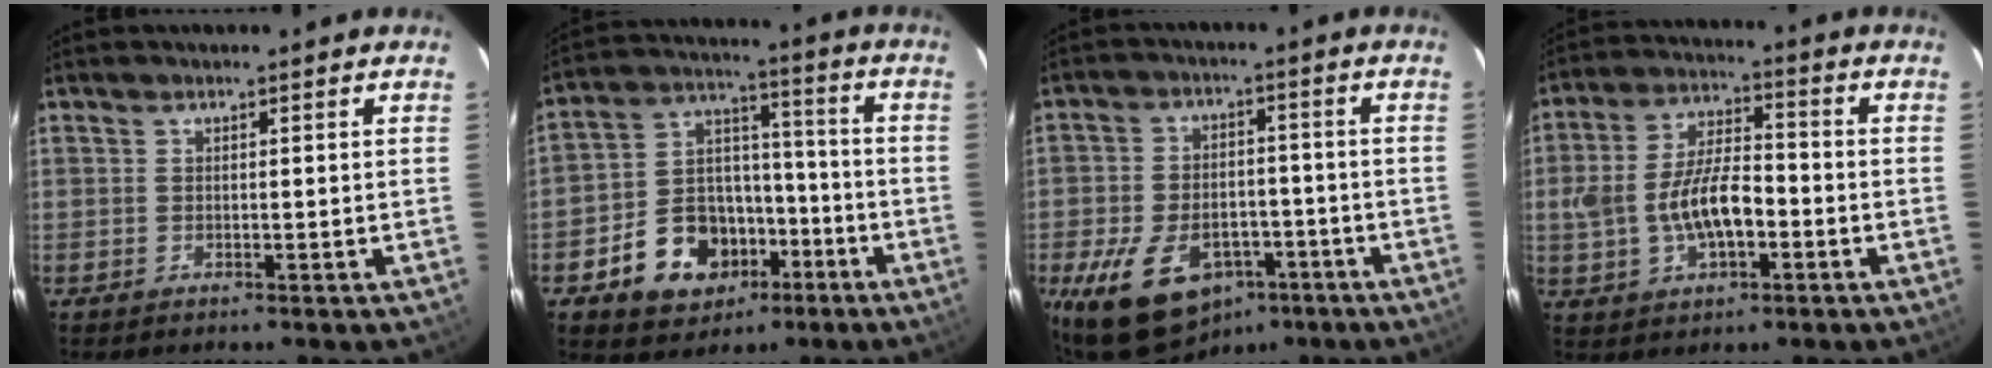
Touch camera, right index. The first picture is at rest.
{"total": 14.6, "force": [-6.9, 11.2, 6.3], "torque": [-0.143, 0.042, -0.086]}
{"total": 15.5, "force": [-8.5, 9.6, 8.8], "torque": [-0.192, 0.001, -0.125]}
{"total": 11.1, "force": [-2.5, 5.3, 9.5], "torque": [-0.189, 0.013, -0.036]}